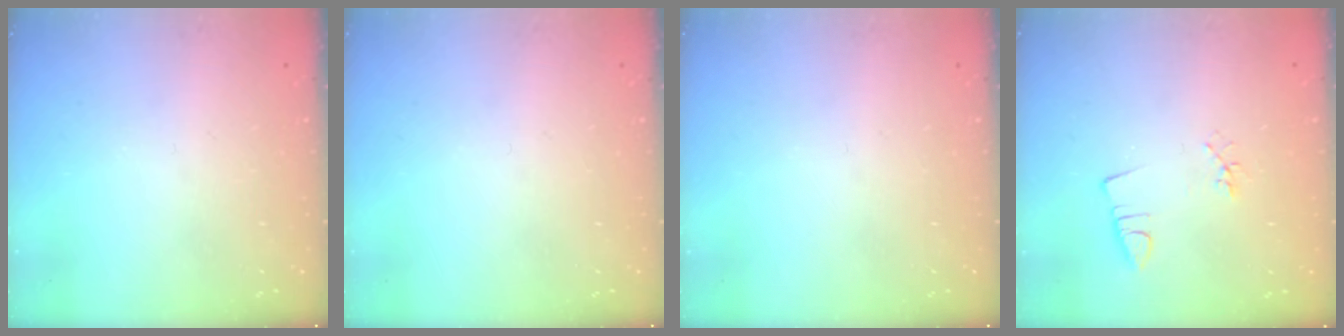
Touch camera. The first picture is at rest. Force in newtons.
{"total": 0.0}
{"total": 0.0}
{"total": 2.2, "press": 1.7, "slide": 1.4}